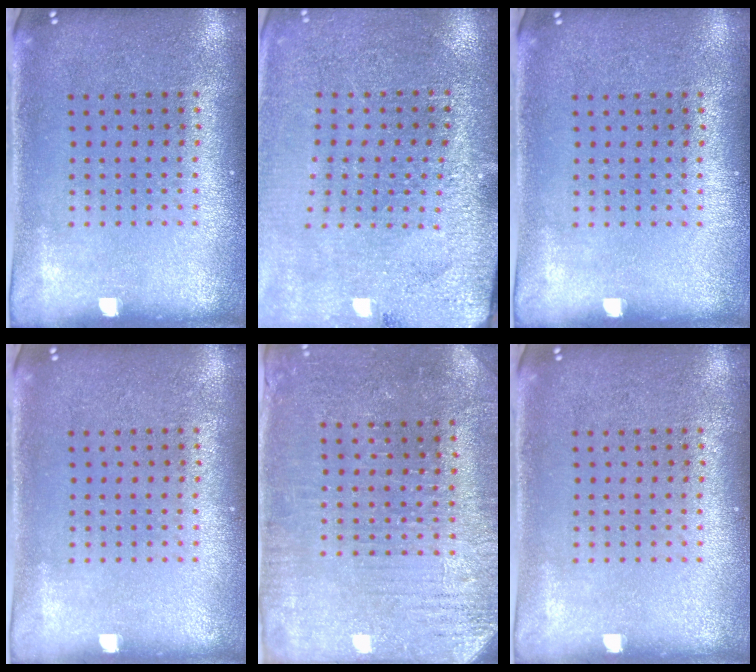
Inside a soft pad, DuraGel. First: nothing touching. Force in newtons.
{"total": 2.9, "press": 2.9, "slide": 0.2}
{"total": 0.0}
{"total": 0.0}
{"total": 3.0, "press": 2.9, "slide": 0.7}
{"total": 0.0}